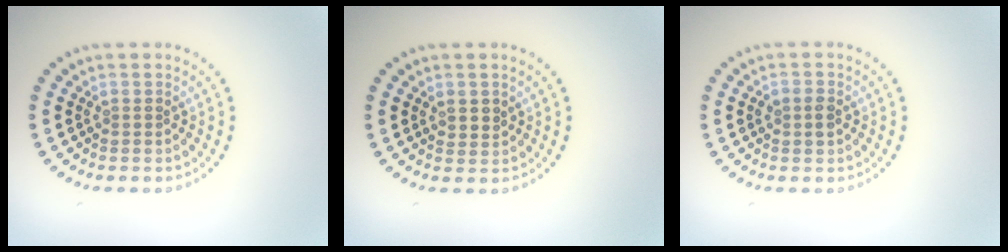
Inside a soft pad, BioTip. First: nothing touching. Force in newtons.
{"total": 1.3, "press": 1.2, "slide": 0.5}
{"total": 1.4, "press": 1.4, "slide": 0.1}